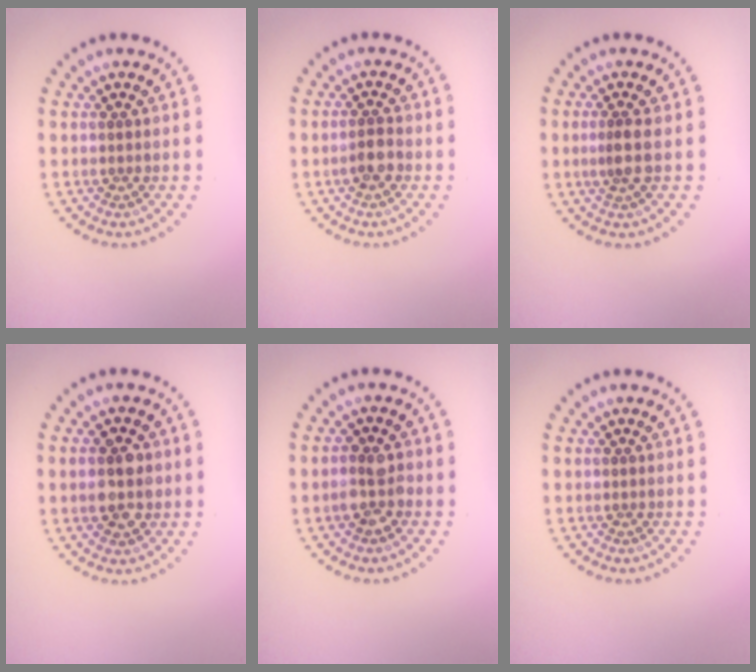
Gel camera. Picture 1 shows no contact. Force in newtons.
{"total": 1.8, "press": 1.6, "slide": 0.7}
{"total": 1.8, "press": 1.5, "slide": 1.1}
{"total": 3.9, "press": 3.9, "slide": 0.0}
{"total": 2.2, "press": 2.1, "slide": 0.6}
{"total": 0.0}